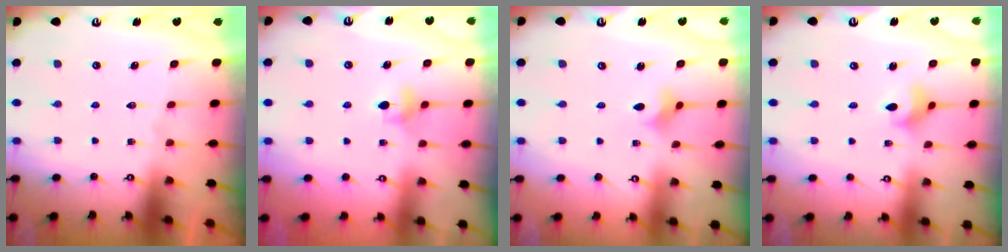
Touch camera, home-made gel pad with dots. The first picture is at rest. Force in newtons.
{"total": 4.8, "press": 4.7, "slide": 0.7}
{"total": 2.3, "press": 2.2, "slide": 0.4}
{"total": 4.1, "press": 4.1, "slide": 0.1}